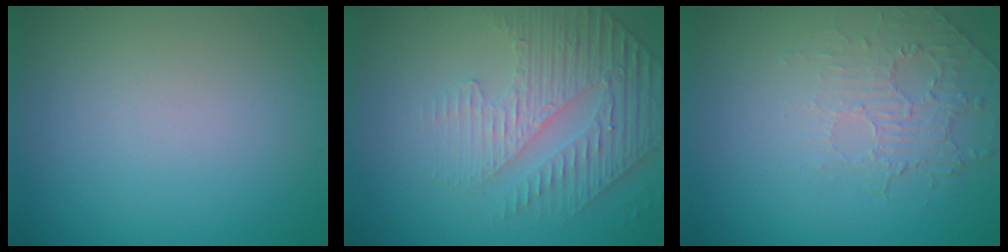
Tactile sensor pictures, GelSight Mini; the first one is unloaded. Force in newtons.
{"total": 4.7, "press": 3.3, "slide": 3.4}
{"total": 2.0, "press": 0.9, "slide": 1.8}